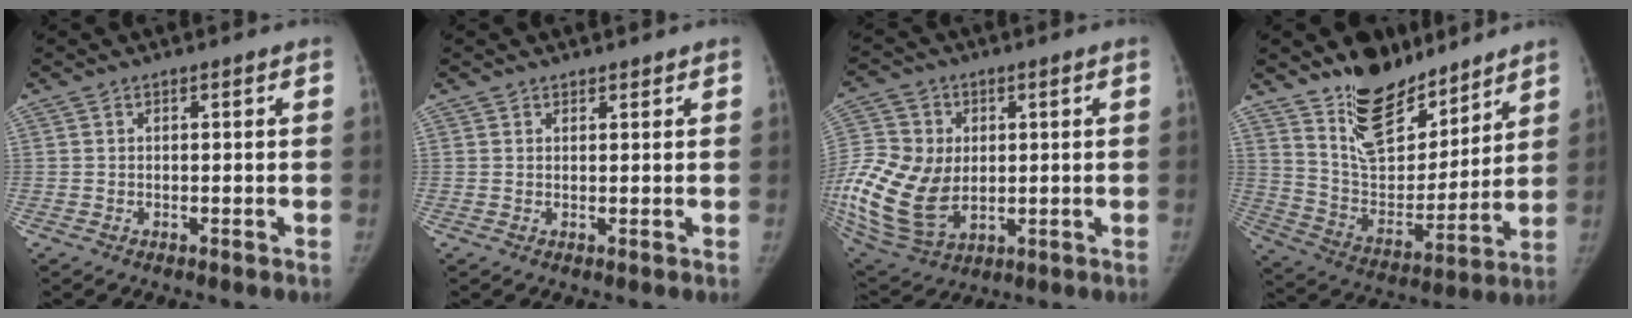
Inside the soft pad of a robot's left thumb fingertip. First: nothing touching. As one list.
[{"total": 0.9, "force": [0.8, 0.5, -0.1], "torque": [0.016, -0.006, 0.007]}, {"total": 18.6, "force": [-0.4, 14.0, 12.2], "torque": [-0.259, -0.011, 0.009]}, {"total": 18.3, "force": [13.6, 8.7, 8.5], "torque": [-0.080, -0.100, 0.238]}]